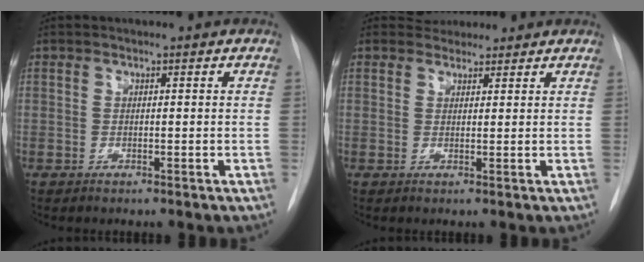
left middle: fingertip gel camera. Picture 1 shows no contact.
{"total": 2.9, "force": [2.6, 1.2, -0.1], "torque": [0.008, 0.011, 0.035]}